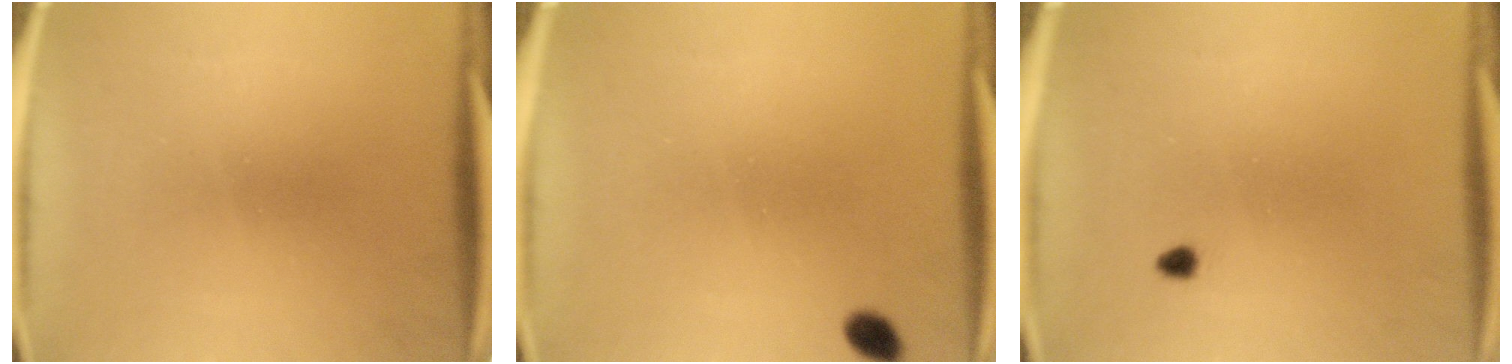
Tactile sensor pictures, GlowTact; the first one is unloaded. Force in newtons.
{"total": 2.1}
{"total": 1.0}